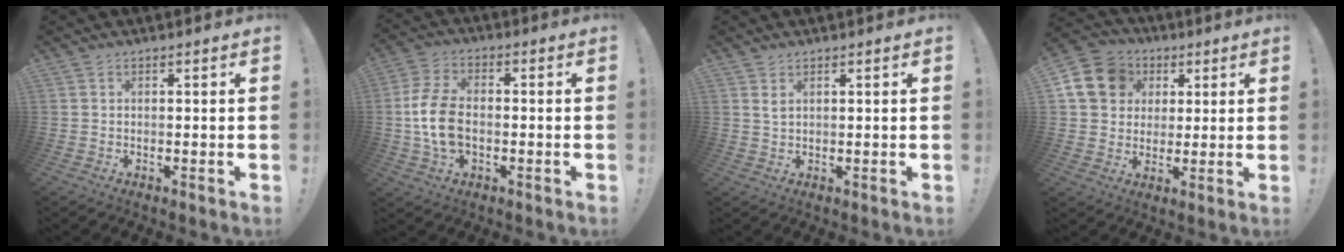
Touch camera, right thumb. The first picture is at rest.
{"total": 12.2, "force": [-1.8, 7.8, 9.2], "torque": [-0.187, 0.006, -0.028]}
{"total": 2.1, "force": [1.2, 0.8, 1.5], "torque": [-0.025, -0.002, 0.021]}
{"total": 14.2, "force": [4.5, 12.1, 5.9], "torque": [-0.074, -0.010, 0.093]}